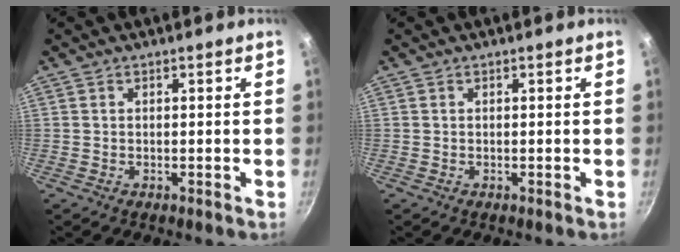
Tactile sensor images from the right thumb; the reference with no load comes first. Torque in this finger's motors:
{"motor_torque": [-0.02, 0.01, 0.04, 0.37, 0.02]}